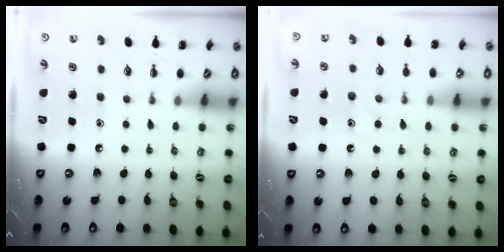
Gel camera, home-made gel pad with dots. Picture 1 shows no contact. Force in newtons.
{"total": 8.9, "press": 8.9, "slide": 1.1}